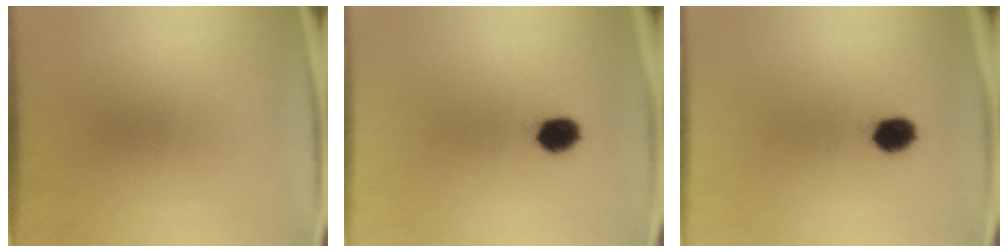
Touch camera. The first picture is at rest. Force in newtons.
{"total": 4.1}
{"total": 4.1}